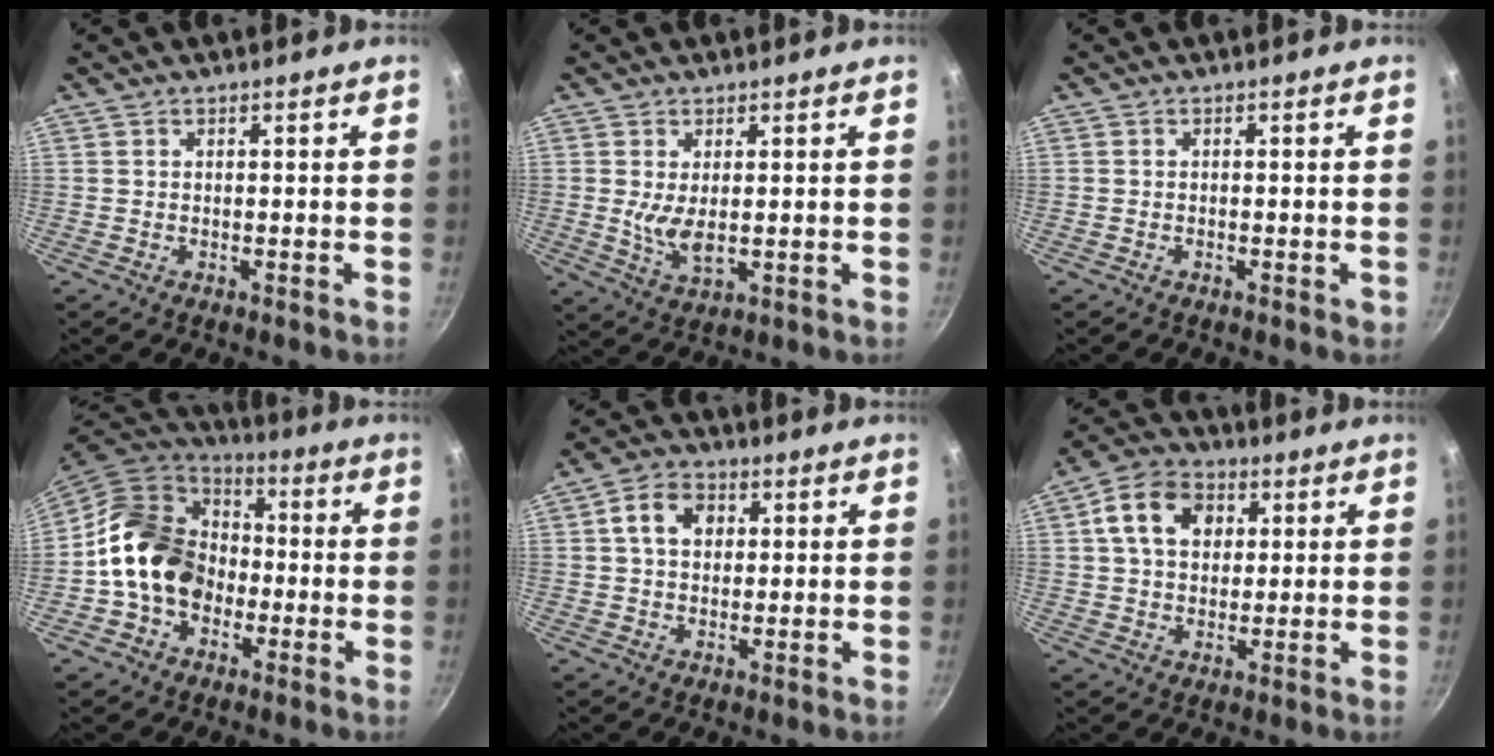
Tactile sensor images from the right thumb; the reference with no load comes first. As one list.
[{"total": 5.2, "force": [0.4, 2.3, 4.7], "torque": [-0.088, -0.019, 0.017]}, {"total": 0.8, "force": [-0.5, 0.3, 0.6], "torque": [-0.009, 0.003, -0.009]}, {"total": 16.7, "force": [-2.4, 13.5, 9.6], "torque": [-0.134, 0.047, -0.053]}, {"total": 7.1, "force": [1.7, 5.4, 4.3], "torque": [-0.055, 0.008, 0.019]}, {"total": 10.9, "force": [3.0, 8.1, 6.6], "torque": [-0.095, 0.010, 0.037]}]